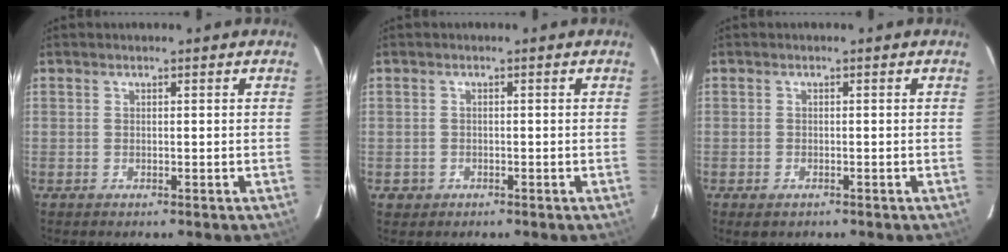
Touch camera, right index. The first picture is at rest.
{"total": 2.2, "force": [-0.8, 2.0, 0.2], "torque": [-0.010, 0.003, -0.009]}
{"total": 1.7, "force": [-1.1, 1.0, 0.7], "torque": [-0.015, -0.005, -0.018]}